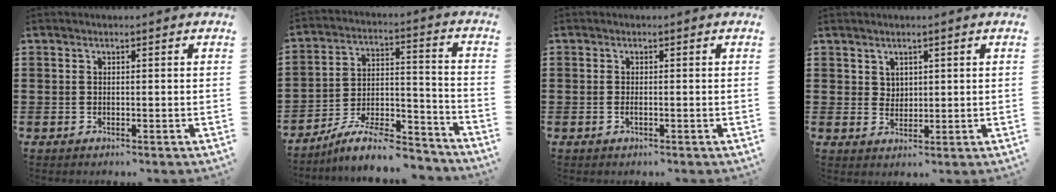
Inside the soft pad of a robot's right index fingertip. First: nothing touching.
{"total": 9.9, "force": [-8.6, 2.1, 4.4], "torque": [-0.072, 0.021, -0.164]}
{"total": 0.6, "force": [-0.2, 0.1, 0.6], "torque": [-0.011, -0.006, -0.003]}
{"total": 2.2, "force": [1.6, 1.5, 0.2], "torque": [-0.009, 0.006, 0.030]}